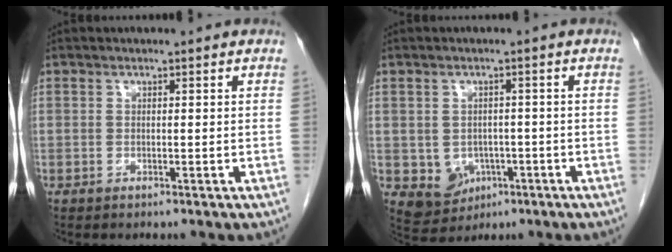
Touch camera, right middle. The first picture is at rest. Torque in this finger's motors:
{"motor_torque": [0.30, -0.14, 0.00, 0.03]}